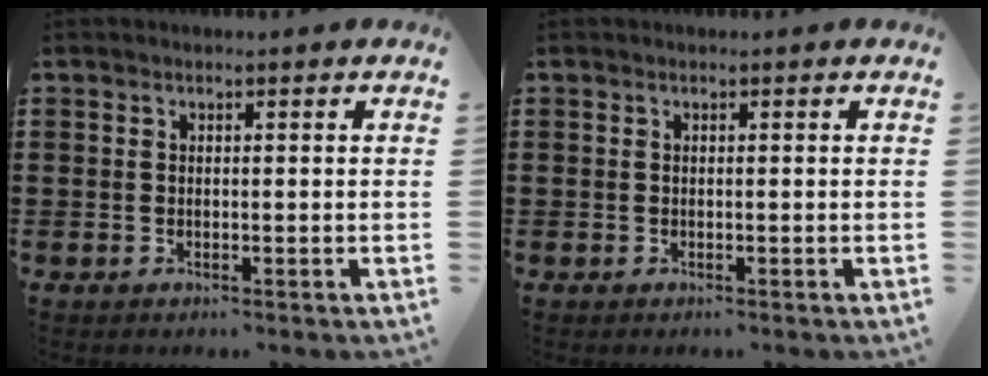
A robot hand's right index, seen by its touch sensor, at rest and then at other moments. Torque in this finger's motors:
{"motor_torque": [0.02, 0.16, 0.00, 0.01]}